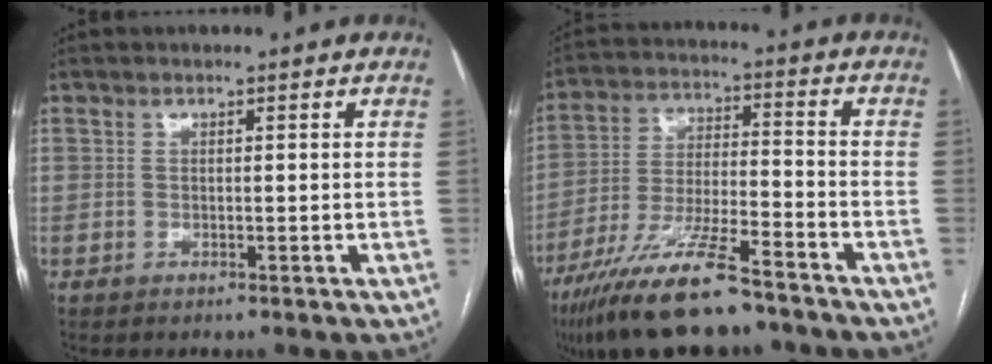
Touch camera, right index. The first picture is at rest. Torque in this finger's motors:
{"motor_torque": [1.09, -1.04, 0.97, 0.21]}